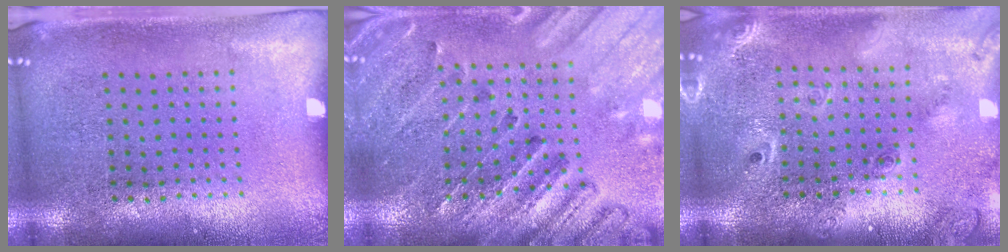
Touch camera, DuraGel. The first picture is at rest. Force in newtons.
{"total": 2.5, "press": 2.5, "slide": 0.4}
{"total": 2.3, "press": 1.8, "slide": 1.3}